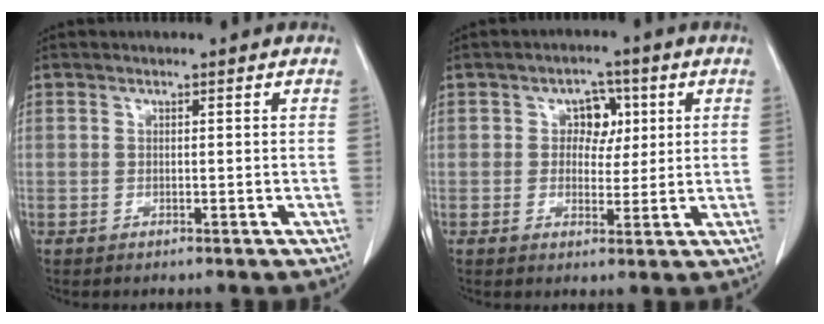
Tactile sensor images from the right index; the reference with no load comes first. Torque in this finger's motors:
{"motor_torque": [0.19, 0.19, 0.05, 0.00]}